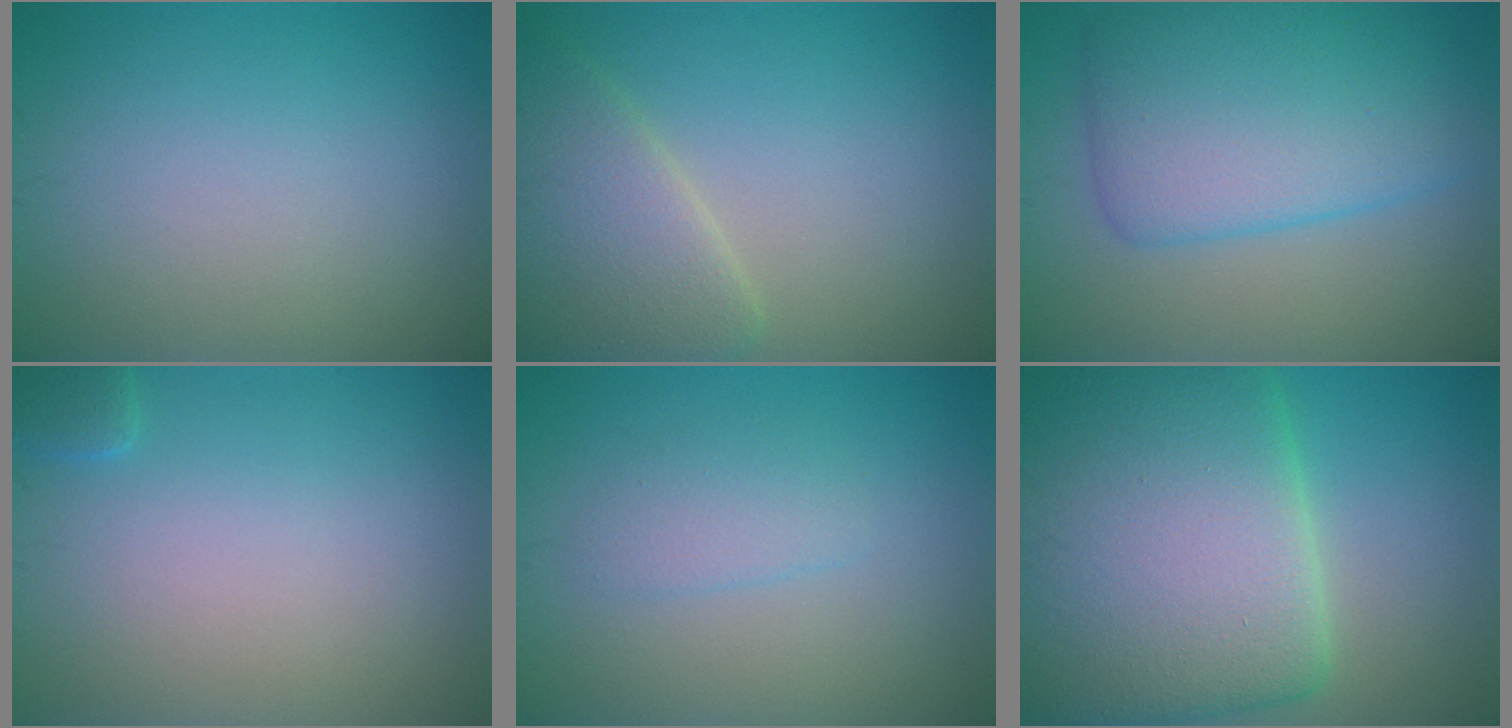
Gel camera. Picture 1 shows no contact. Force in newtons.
{"total": 5.2, "press": 5.2, "slide": 0.3}
{"total": 8.1, "press": 8.1, "slide": 0.2}
{"total": 1.1, "press": 1.0, "slide": 0.1}
{"total": 1.8, "press": 1.8, "slide": 0.2}
{"total": 18.4, "press": 18.4, "slide": 0.7}